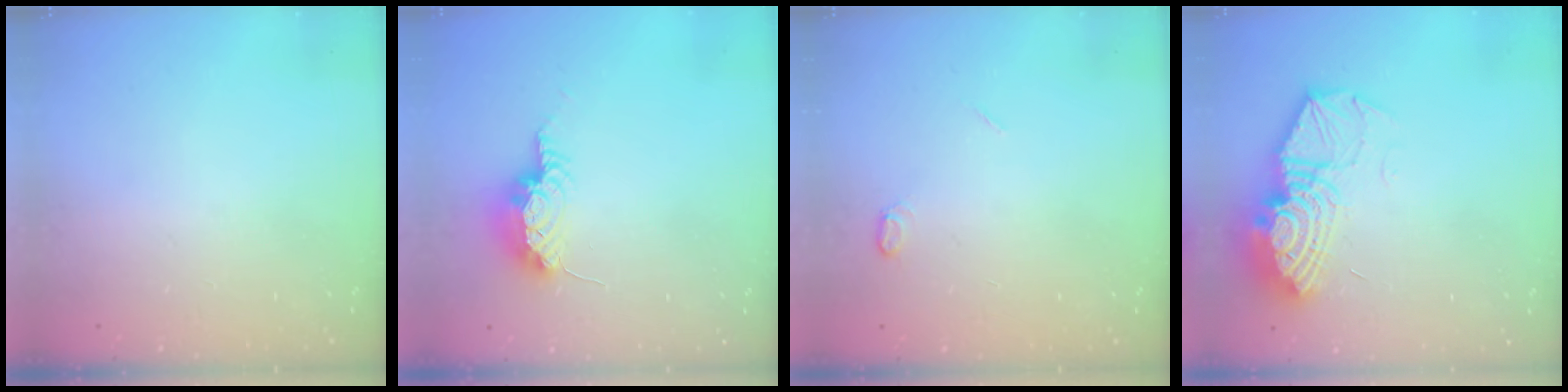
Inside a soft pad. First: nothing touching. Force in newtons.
{"total": 8.1, "press": 7.8, "slide": 2.1}
{"total": 4.7, "press": 4.7, "slide": 0.5}
{"total": 17.0, "press": 16.9, "slide": 1.5}